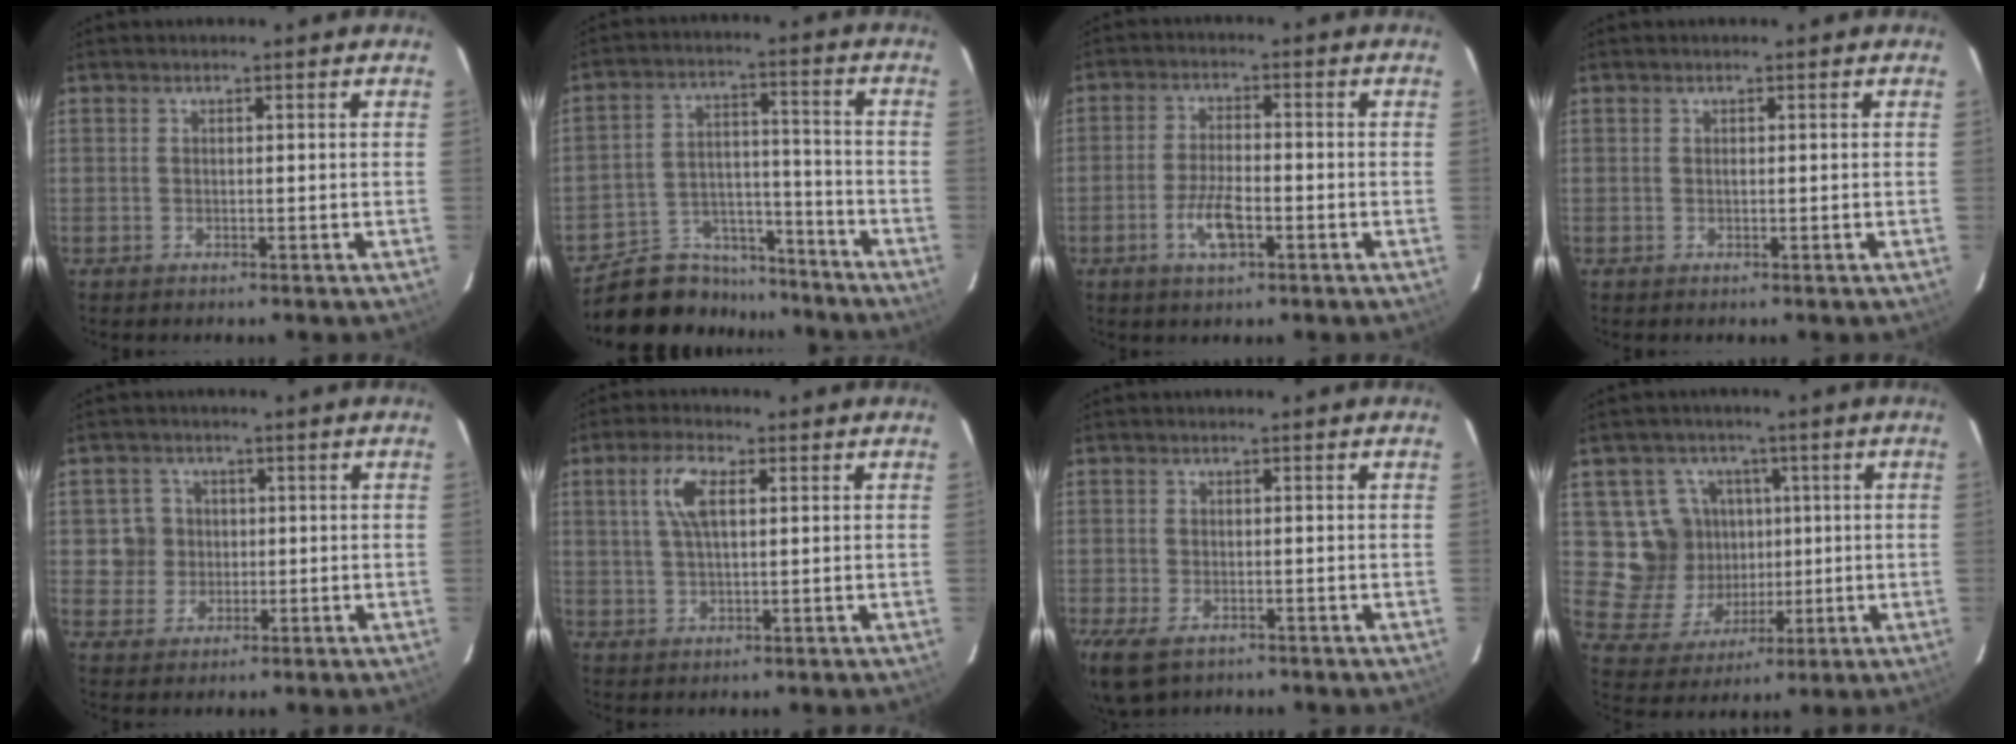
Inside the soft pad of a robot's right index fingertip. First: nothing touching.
{"total": 15.4, "force": [-13.2, 7.1, 3.5], "torque": [-0.087, 0.040, -0.196]}
{"total": 6.1, "force": [-2.6, 2.1, 5.1], "torque": [-0.110, -0.002, -0.049]}
{"total": 0.0}
{"total": 5.5, "force": [0.4, 5.4, 0.7], "torque": [-0.013, 0.011, 0.010]}
{"total": 6.2, "force": [1.9, 2.5, 5.4], "torque": [-0.105, 0.011, 0.038]}
{"total": 7.6, "force": [-4.5, 4.0, 4.6], "torque": [-0.113, -0.029, -0.080]}
{"total": 11.4, "force": [2.2, 10.6, 3.5], "torque": [-0.092, 0.005, 0.051]}